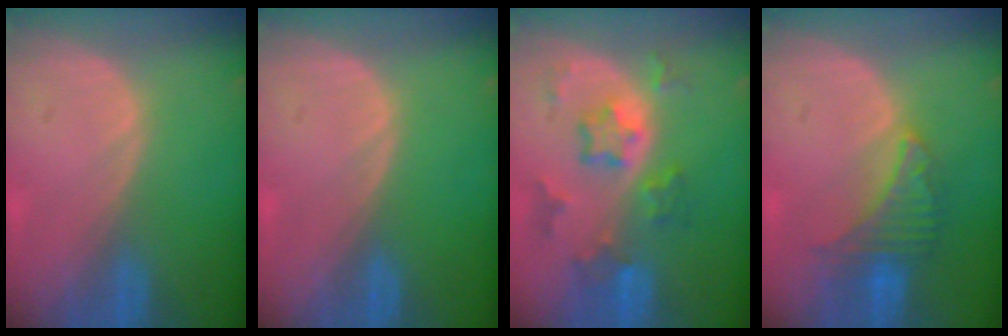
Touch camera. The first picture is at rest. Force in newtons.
{"total": 0.0}
{"total": 7.4, "press": 6.6, "slide": 3.4}
{"total": 5.5, "press": 5.5, "slide": 0.4}